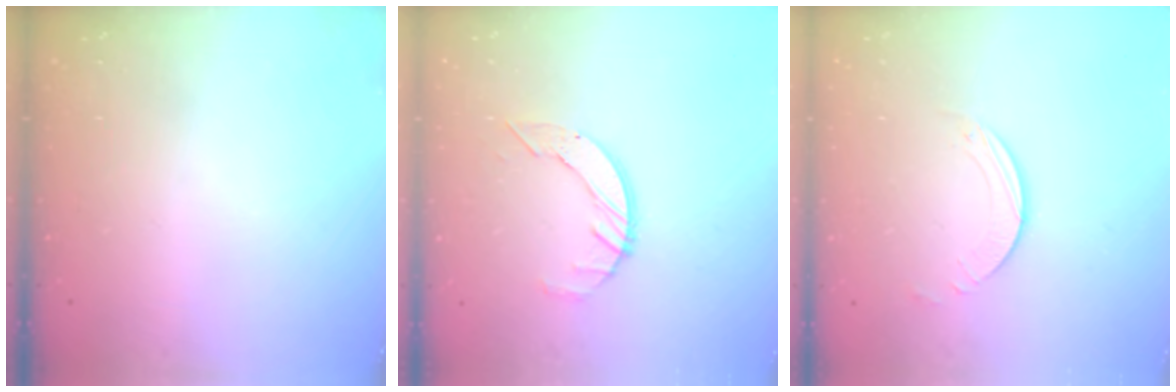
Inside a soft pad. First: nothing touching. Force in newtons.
{"total": 5.7, "press": 5.7, "slide": 0.6}
{"total": 2.5, "press": 2.5, "slide": 0.2}